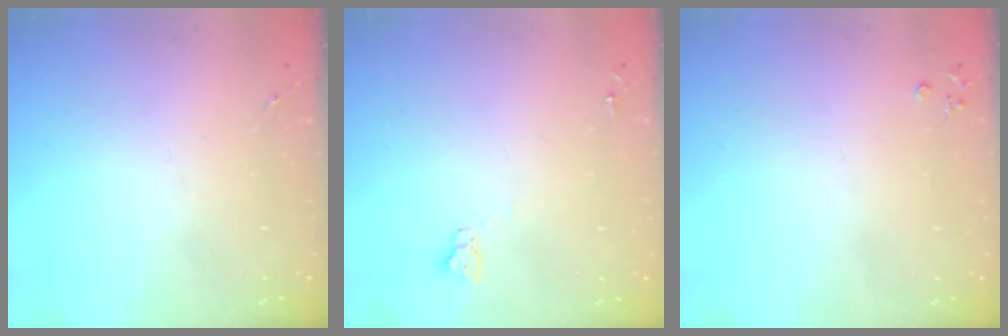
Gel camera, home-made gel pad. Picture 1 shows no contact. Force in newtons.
{"total": 3.8, "press": 3.8, "slide": 0.3}
{"total": 3.3, "press": 3.3, "slide": 0.3}